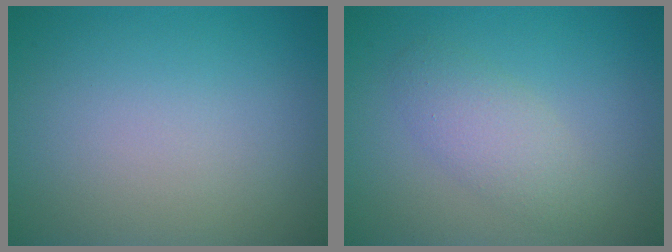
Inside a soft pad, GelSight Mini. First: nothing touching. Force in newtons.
{"total": 2.7, "press": 2.7, "slide": 0.2}